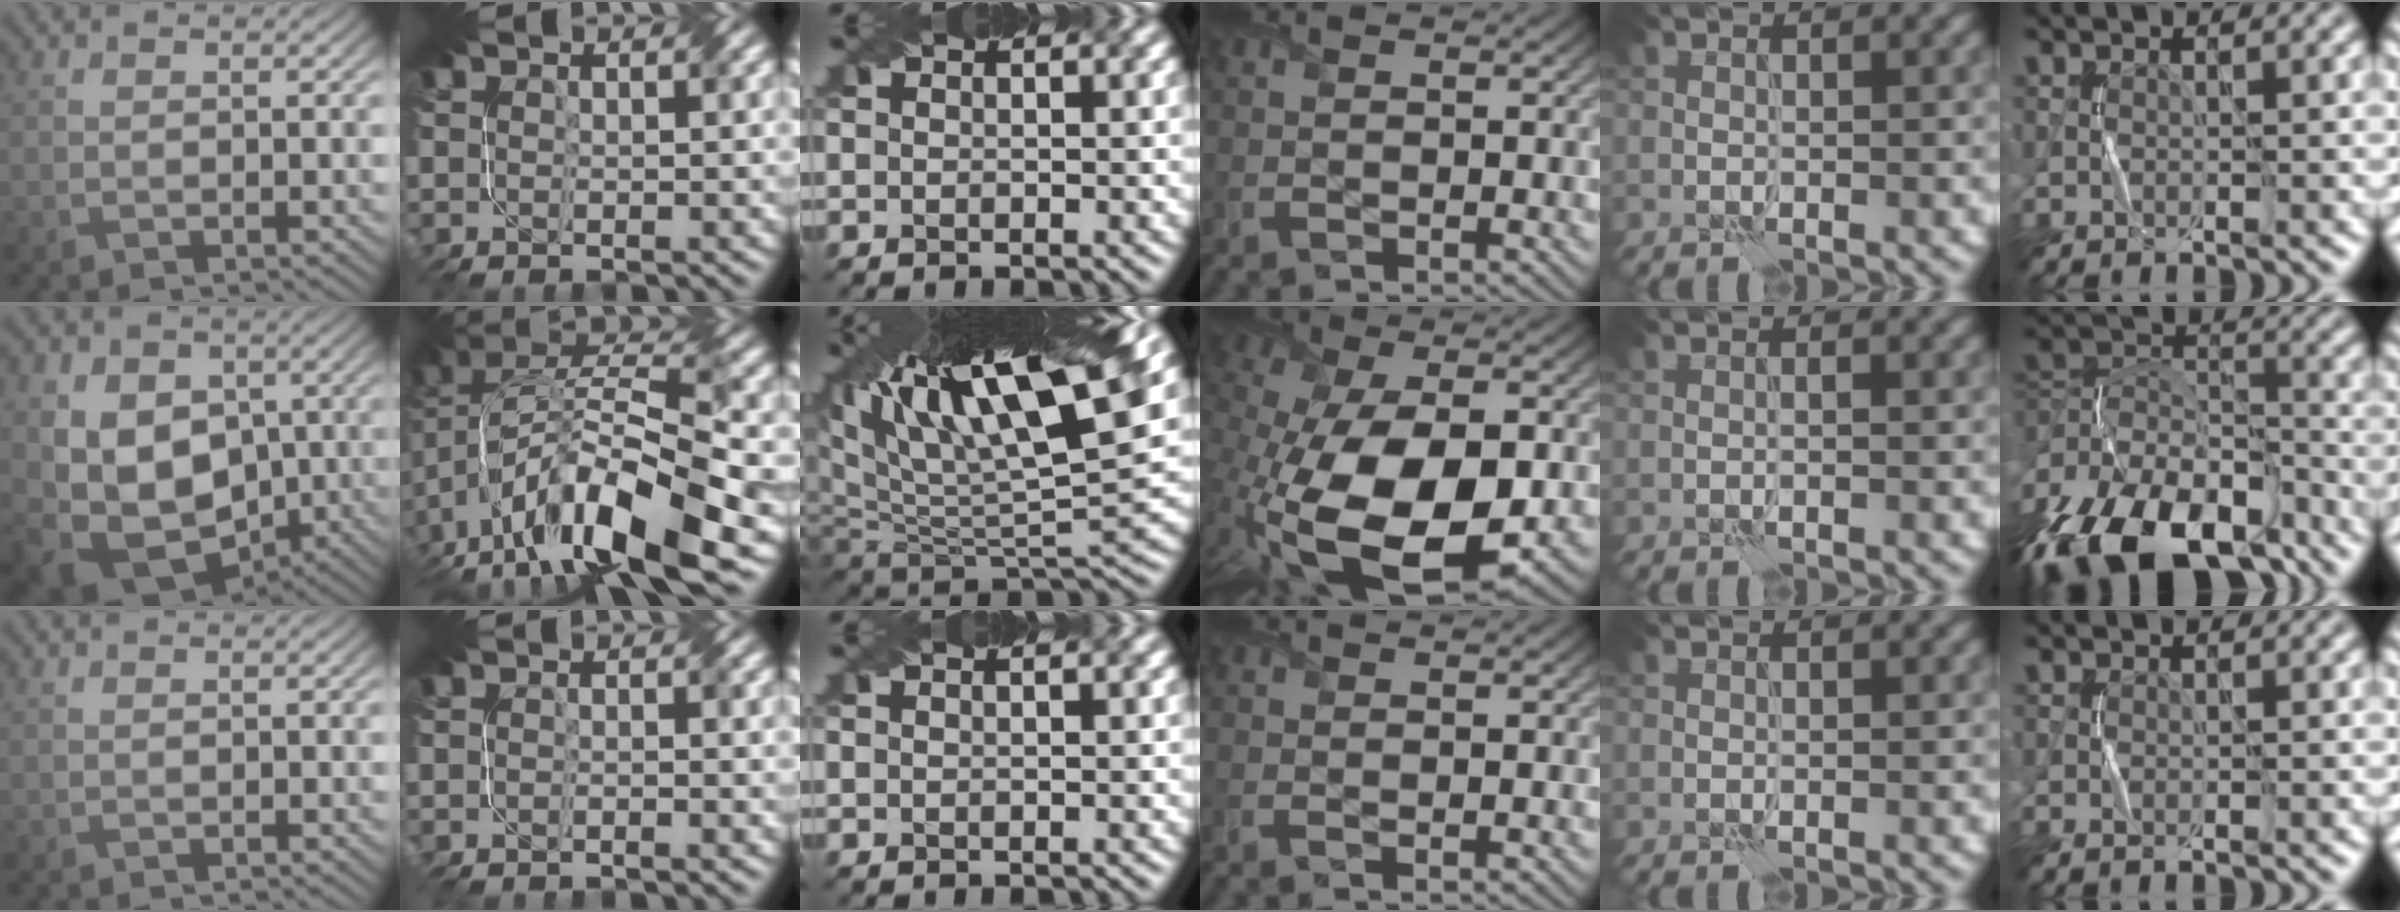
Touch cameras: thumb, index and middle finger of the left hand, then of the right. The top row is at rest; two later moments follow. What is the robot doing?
{"motion": "fold", "object": "netting"}